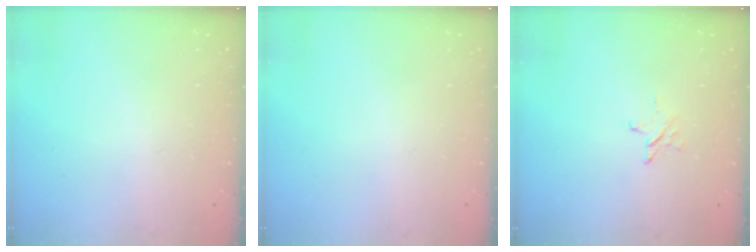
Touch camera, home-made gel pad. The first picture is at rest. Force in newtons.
{"total": 0.0}
{"total": 3.5, "press": 3.5, "slide": 0.4}